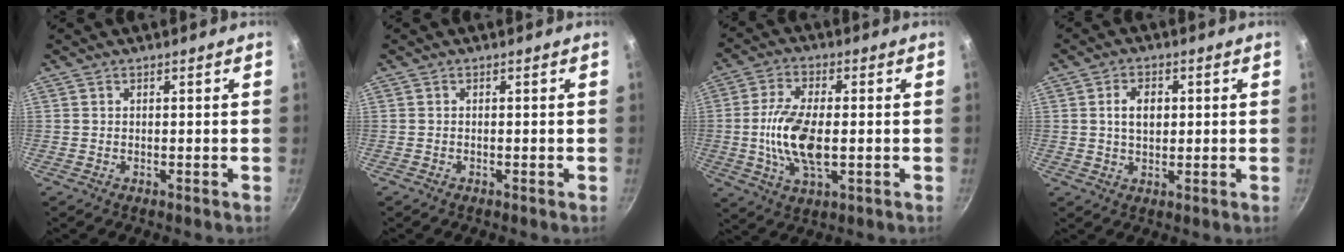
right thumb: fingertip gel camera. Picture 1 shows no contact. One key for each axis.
{"total": 0.0}
{"total": 11.8, "fx": -0.9, "fy": 5.4, "fz": 10.5, "tx": -0.207, "ty": 0.002, "tz": -0.020}
{"total": 5.0, "fx": 0.8, "fy": 3.4, "fz": 3.6, "tx": -0.046, "ty": 0.004, "tz": 0.013}